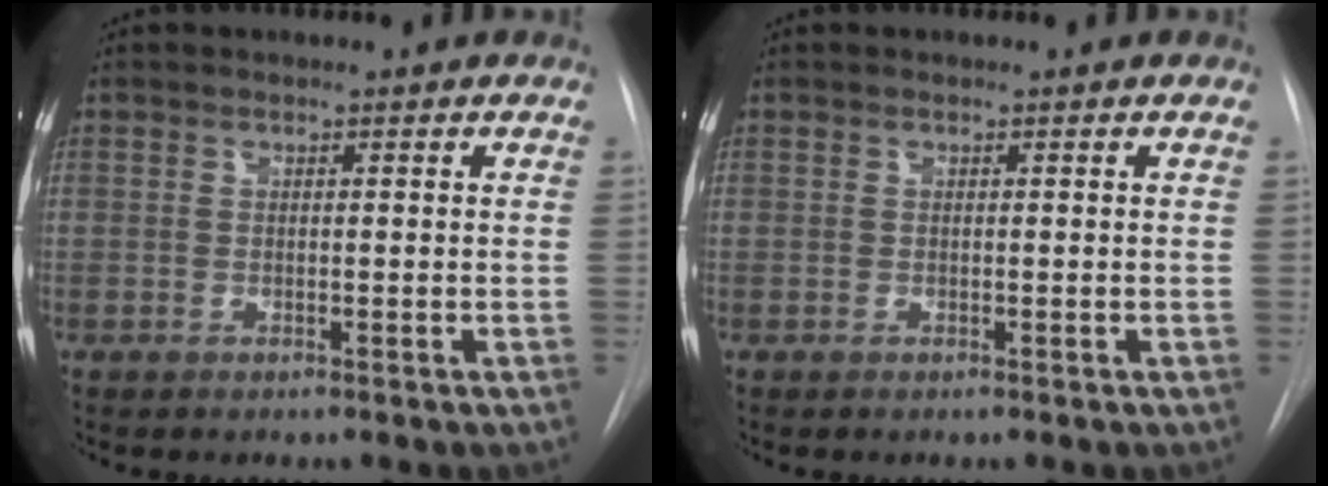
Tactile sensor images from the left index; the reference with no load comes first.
{"total": 0.0}